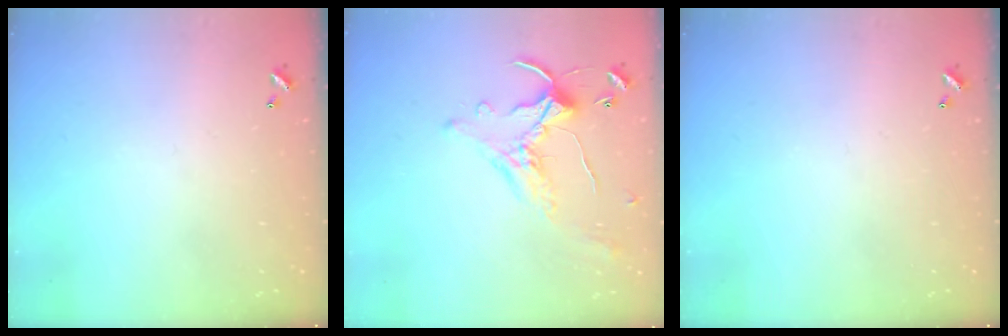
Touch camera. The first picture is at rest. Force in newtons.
{"total": 1.1, "press": 0.3, "slide": 1.0}
{"total": 0.0}